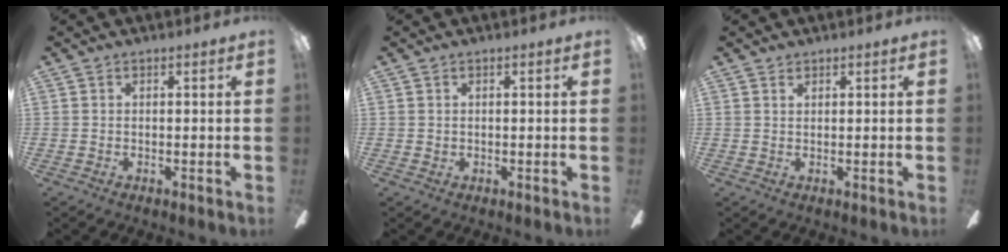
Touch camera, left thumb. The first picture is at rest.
{"total": 0.6, "force": [0.1, 0.5, 0.2], "torque": [-0.003, 0.004, 0.002]}
{"total": 1.6, "force": [1.4, 0.7, 0.5], "torque": [-0.003, -0.004, 0.025]}